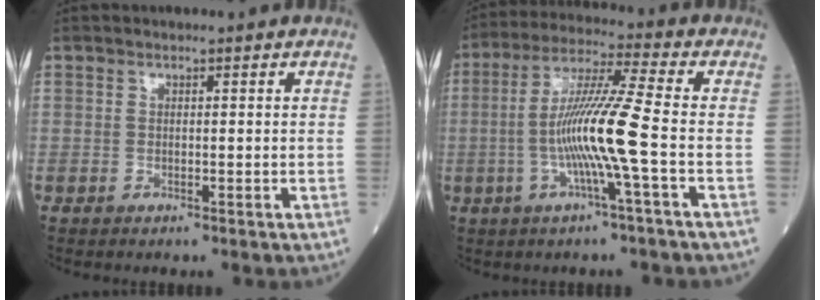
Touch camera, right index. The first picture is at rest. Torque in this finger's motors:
{"motor_torque": [1.42, -0.40, 0.63, 0.21]}